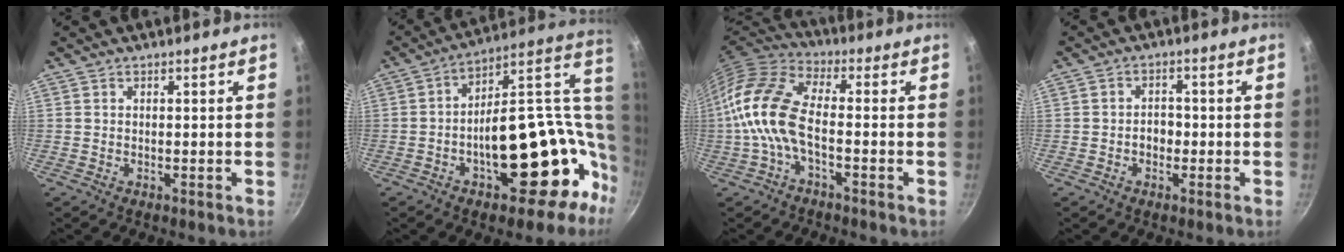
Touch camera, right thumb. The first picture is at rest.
{"total": 26.7, "force": [-2.1, 15.5, 21.7], "torque": [-0.246, 0.042, -0.010]}
{"total": 12.0, "force": [-2.8, 5.9, 10.1], "torque": [-0.205, 0.035, -0.072]}
{"total": 2.9, "force": [-0.8, 2.3, 1.7], "torque": [-0.006, 0.013, -0.013]}